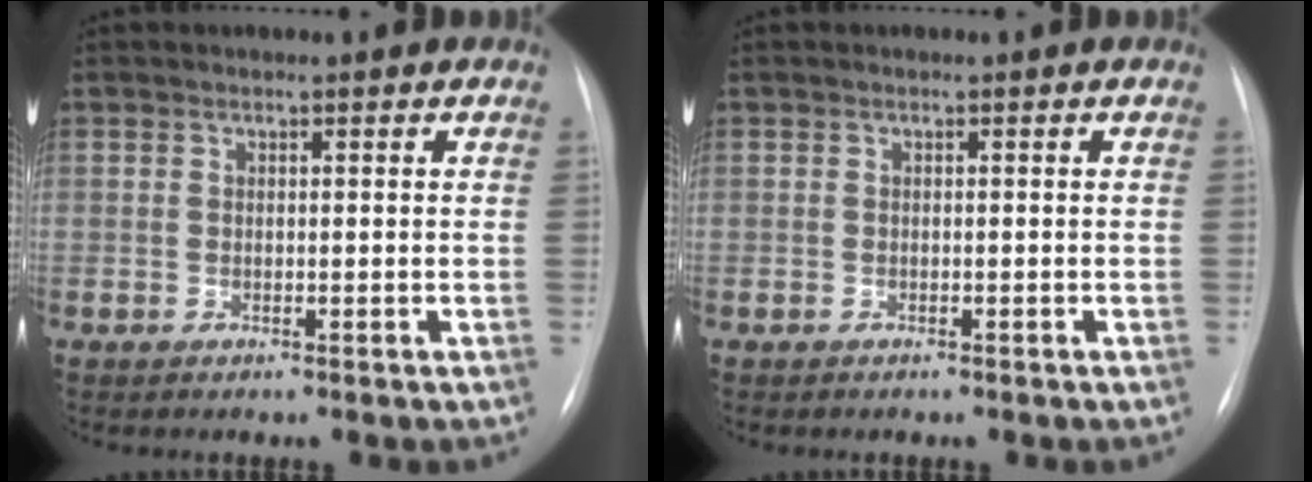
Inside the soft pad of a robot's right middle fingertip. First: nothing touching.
{"total": 0.0}